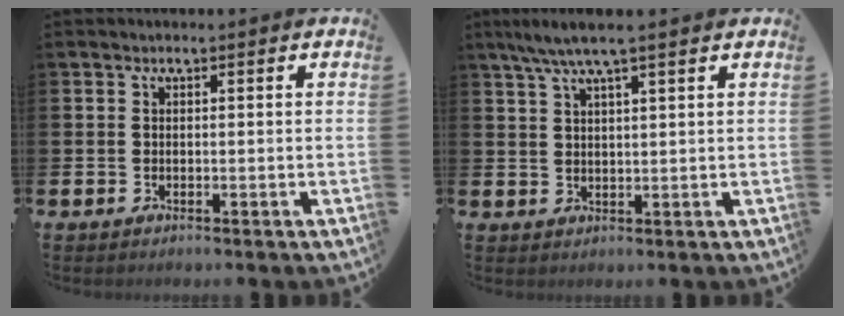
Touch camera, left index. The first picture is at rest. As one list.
[{"total": 5.1, "force": [3.9, 0.3, 3.2], "torque": [-0.076, -0.001, 0.071]}]